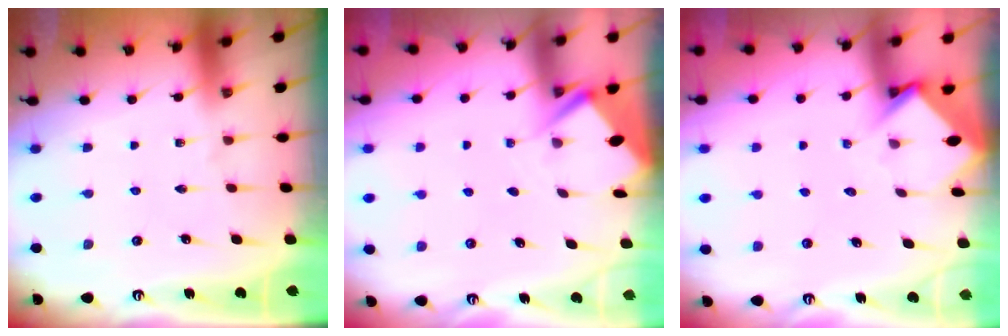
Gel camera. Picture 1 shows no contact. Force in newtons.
{"total": 3.0, "press": 2.9, "slide": 0.4}
{"total": 3.5, "press": 3.5, "slide": 0.3}